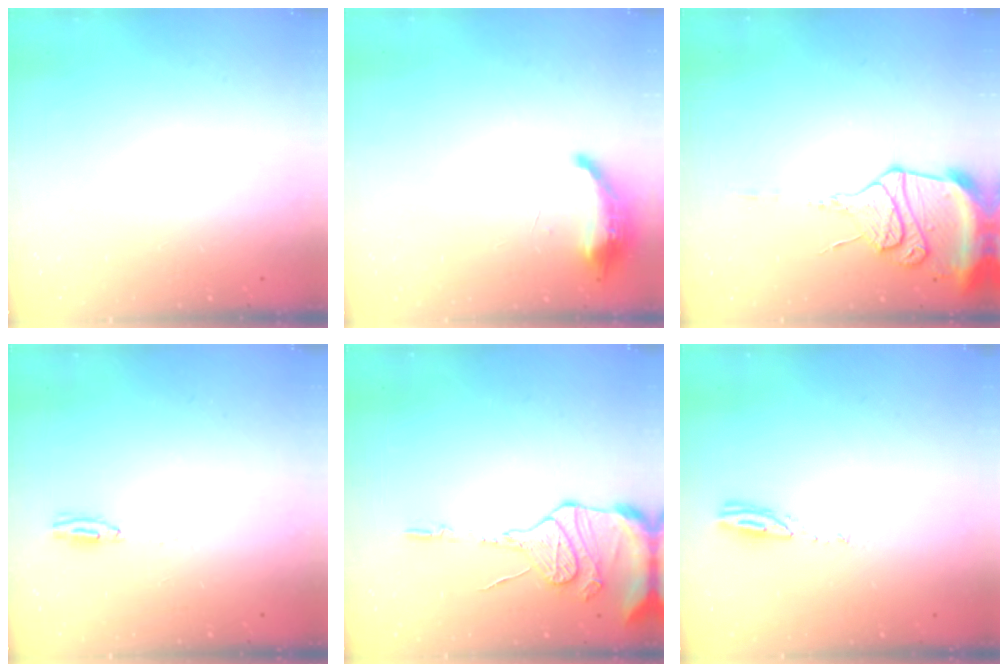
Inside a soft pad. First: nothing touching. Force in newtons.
{"total": 8.7, "press": 8.5, "slide": 2.0}
{"total": 14.1, "press": 14.1, "slide": 1.3}
{"total": 4.8, "press": 2.7, "slide": 4.0}
{"total": 13.5, "press": 13.4, "slide": 1.7}
{"total": 4.1, "press": 4.1, "slide": 0.3}